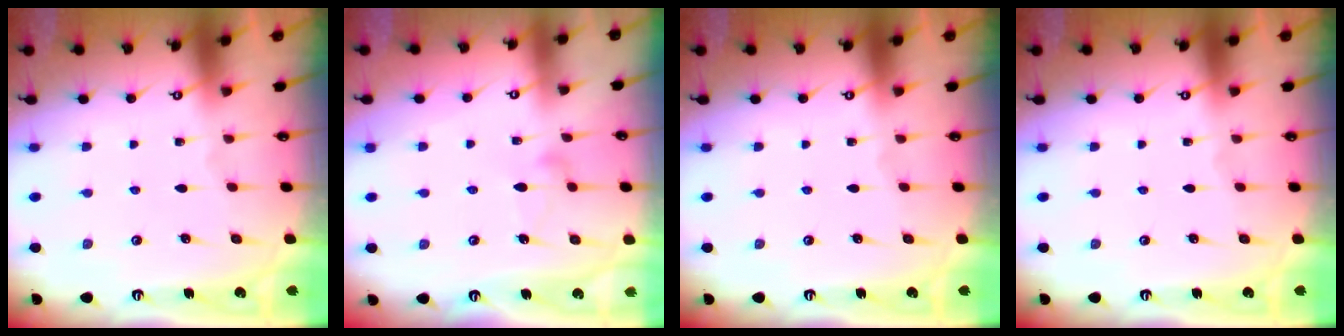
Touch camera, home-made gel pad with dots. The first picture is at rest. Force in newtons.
{"total": 7.8, "press": 7.7, "slide": 0.4}
{"total": 0.0}
{"total": 0.0}